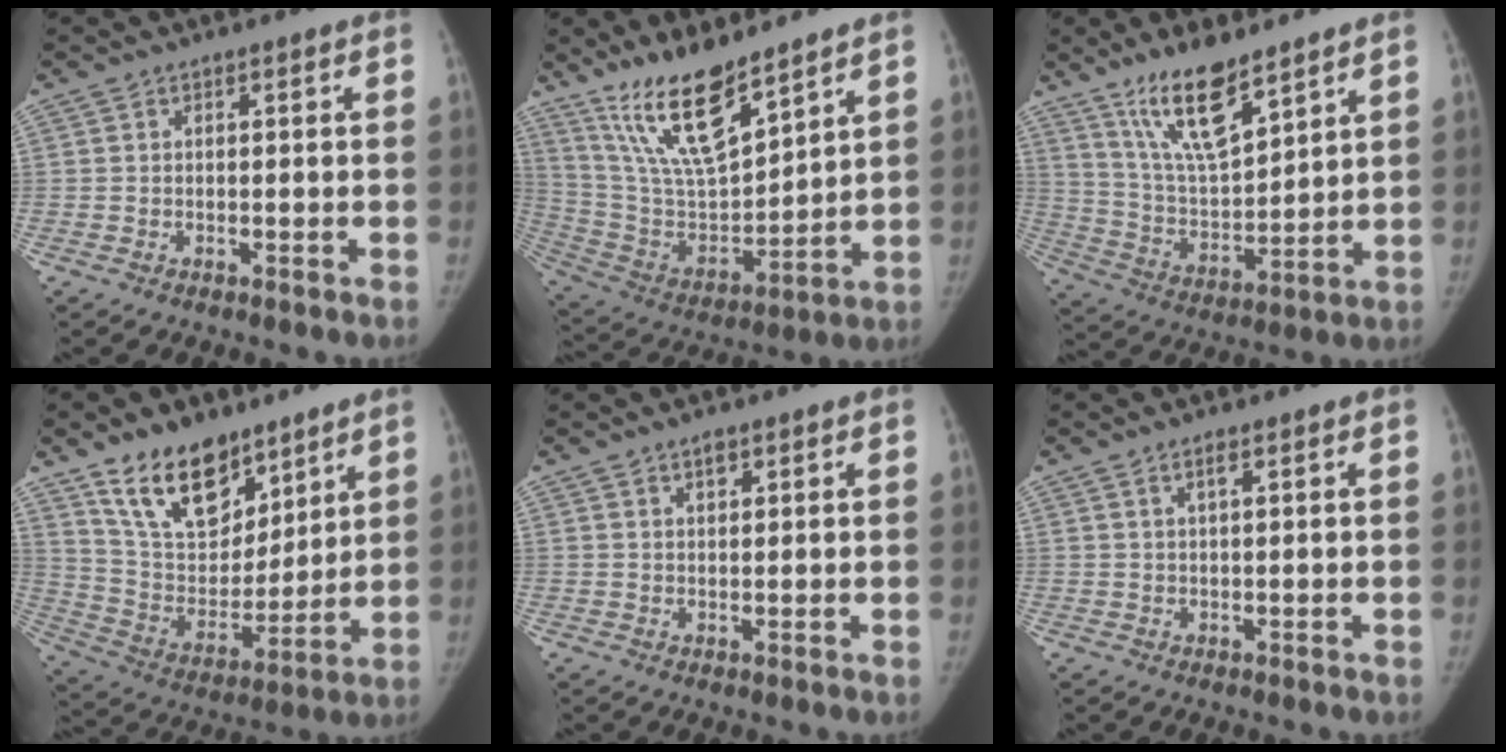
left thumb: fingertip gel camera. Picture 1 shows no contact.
{"total": 17.4, "force": [12.6, 5.0, 10.8], "torque": [-0.170, -0.072, 0.251]}
{"total": 14.4, "force": [10.0, 4.3, 9.4], "torque": [-0.152, -0.062, 0.199]}
{"total": 18.0, "force": [12.1, 9.9, 9.0], "torque": [-0.107, -0.066, 0.226]}
{"total": 2.0, "force": [1.3, 1.0, 1.2], "torque": [-0.011, -0.007, 0.021]}
{"total": 1.5, "force": [0.8, 0.3, 1.2], "torque": [-0.025, 0.001, 0.016]}